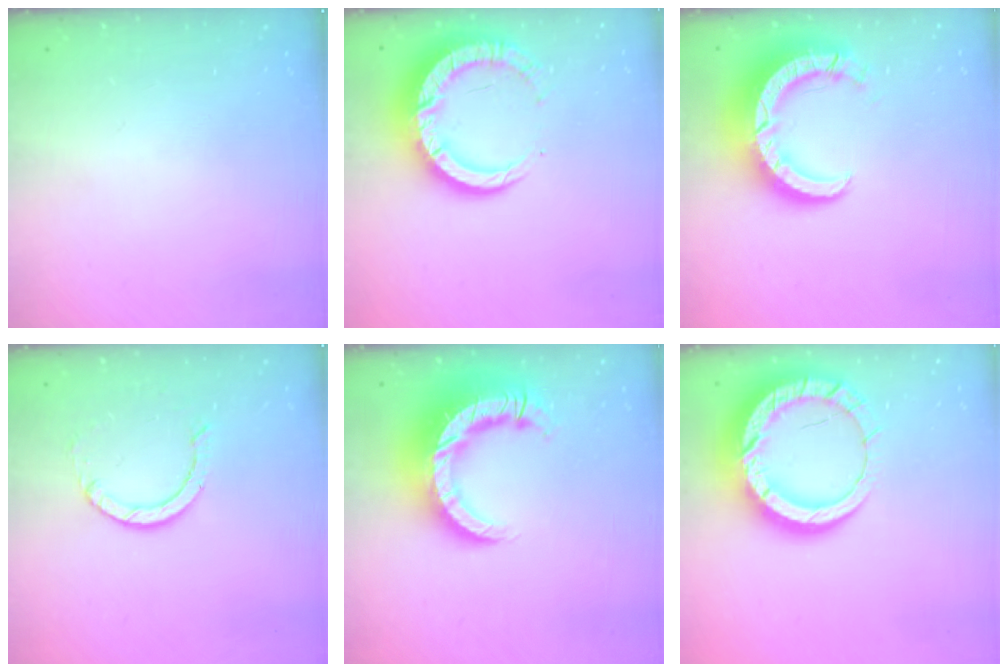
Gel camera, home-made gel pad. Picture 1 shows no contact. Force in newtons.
{"total": 13.3, "press": 13.2, "slide": 1.3}
{"total": 11.5, "press": 11.5, "slide": 1.1}
{"total": 2.9, "press": 2.9, "slide": 0.2}
{"total": 15.7, "press": 15.6, "slide": 1.7}
{"total": 18.7, "press": 18.6, "slide": 1.5}